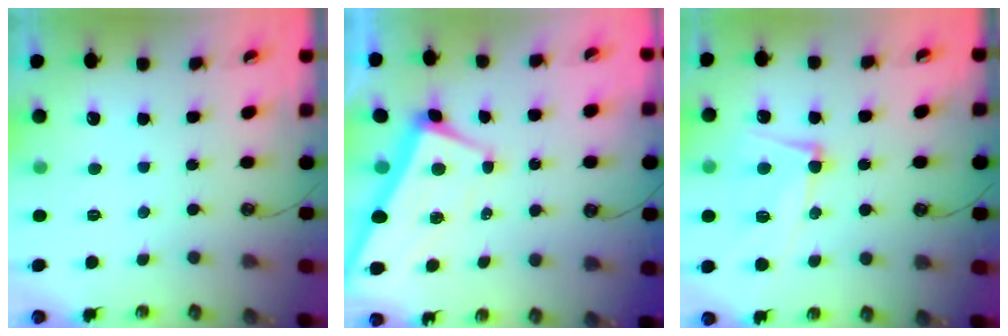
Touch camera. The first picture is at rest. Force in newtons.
{"total": 1.5, "press": 1.3, "slide": 0.7}
{"total": 8.0, "press": 7.8, "slide": 1.5}